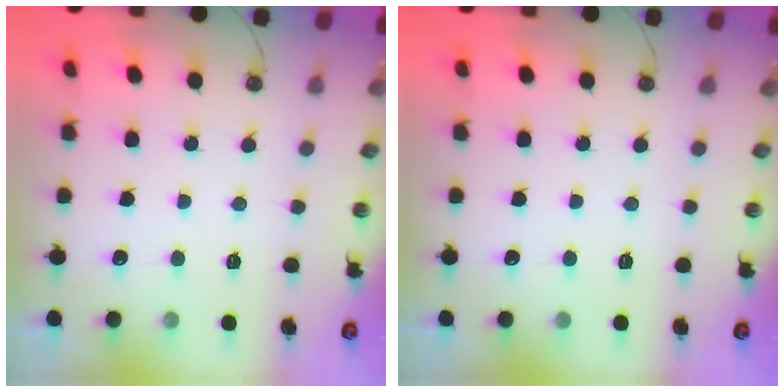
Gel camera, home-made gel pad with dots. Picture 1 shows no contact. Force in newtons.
{"total": 0.0}